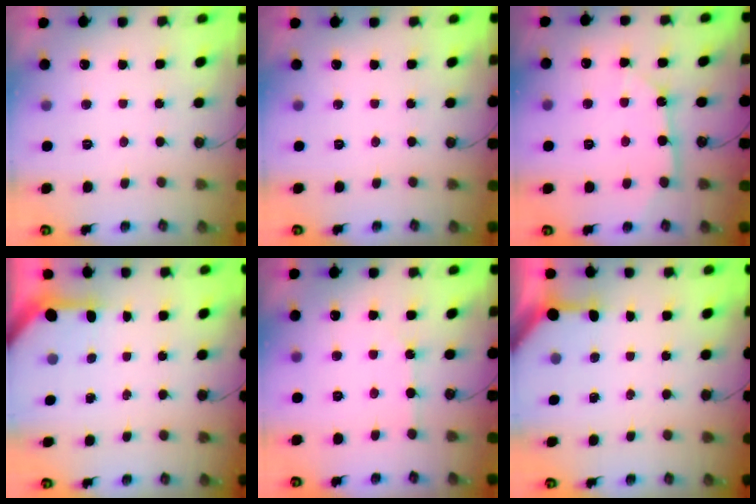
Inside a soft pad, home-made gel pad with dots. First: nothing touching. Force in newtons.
{"total": 0.0}
{"total": 10.9, "press": 10.9, "slide": 1.0}
{"total": 3.0, "press": 3.0, "slide": 0.2}
{"total": 2.3, "press": 2.3, "slide": 0.3}
{"total": 2.8, "press": 2.8, "slide": 0.2}